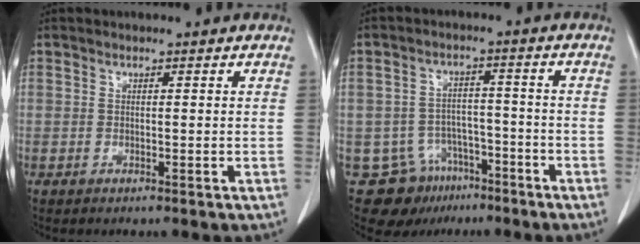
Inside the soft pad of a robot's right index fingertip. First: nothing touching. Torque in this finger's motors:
{"motor_torque": [-0.29, -0.09, -0.59, -0.15]}